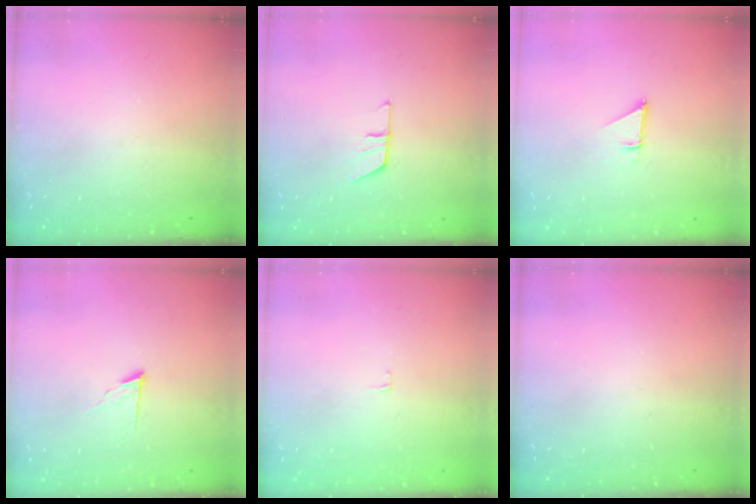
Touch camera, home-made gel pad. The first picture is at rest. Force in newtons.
{"total": 5.1, "press": 5.1, "slide": 0.4}
{"total": 1.0, "press": 1.0, "slide": 0.1}
{"total": 5.7, "press": 5.7, "slide": 0.6}
{"total": 2.4, "press": 2.4, "slide": 0.2}
{"total": 0.0}